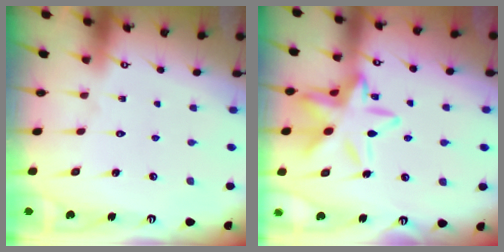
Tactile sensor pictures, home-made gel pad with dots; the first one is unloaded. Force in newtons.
{"total": 17.0, "press": 16.9, "slide": 1.2}